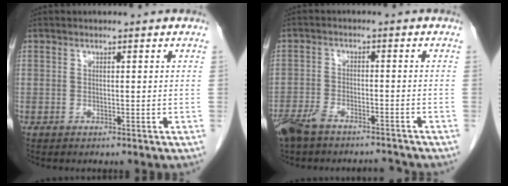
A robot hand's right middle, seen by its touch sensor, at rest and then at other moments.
{"total": 8.0, "force": [-6.9, 2.3, 3.4], "torque": [-0.068, -0.005, -0.119]}